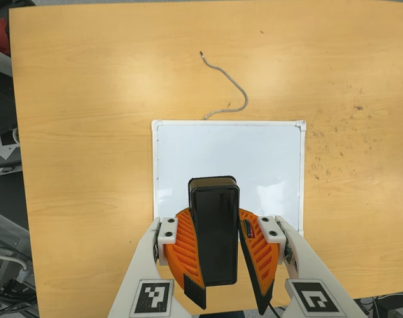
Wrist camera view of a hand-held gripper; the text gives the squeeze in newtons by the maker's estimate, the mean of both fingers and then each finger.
{"total": 10.8, "left": 10.1, "right": 11.6}